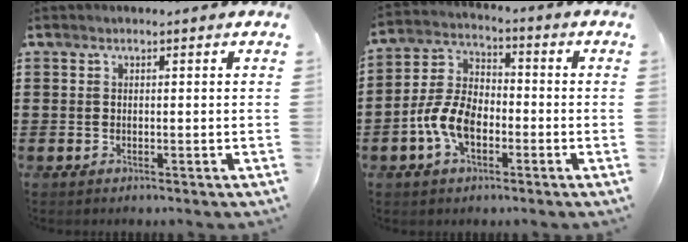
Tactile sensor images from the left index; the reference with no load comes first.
{"total": 8.0, "force": [-3.2, 4.7, 5.6], "torque": [-0.144, 0.006, -0.070]}